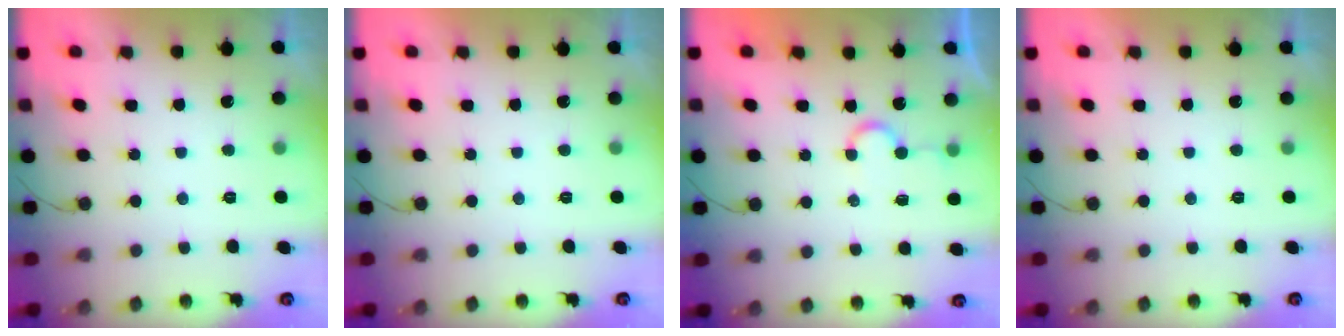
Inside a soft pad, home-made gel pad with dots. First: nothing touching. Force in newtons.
{"total": 1.7, "press": 1.7, "slide": 0.1}
{"total": 5.4, "press": 5.4, "slide": 0.4}
{"total": 1.7, "press": 1.7, "slide": 0.1}